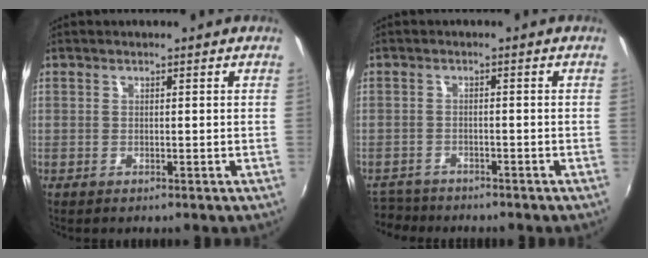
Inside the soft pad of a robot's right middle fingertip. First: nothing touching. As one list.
[{"total": 5.4, "force": [-4.9, 2.0, 0.6], "torque": [-0.033, -0.011, -0.089]}]